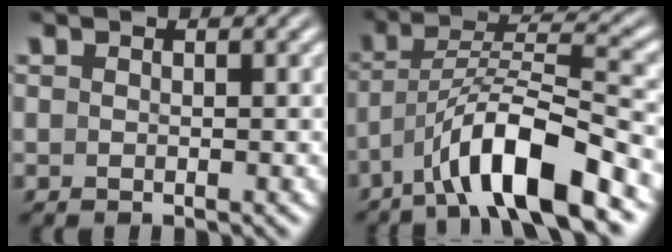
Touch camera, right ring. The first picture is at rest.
{"total": 6.4, "force": [-2.8, 2.2, 5.4], "torque": [-0.101, -0.008, -0.037]}